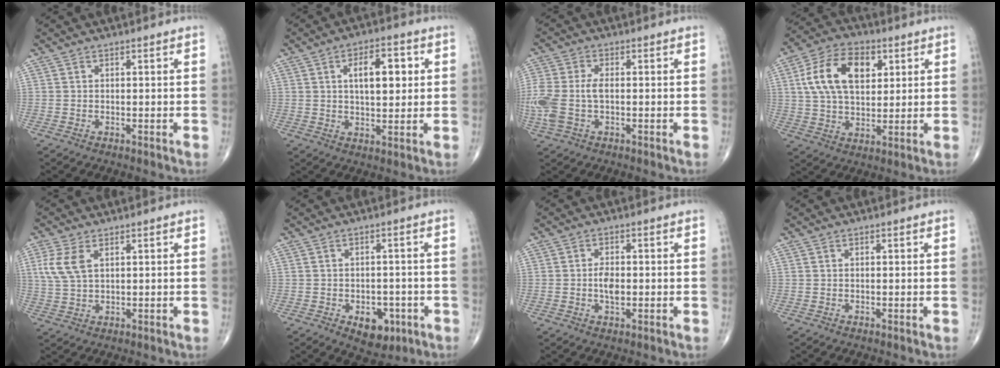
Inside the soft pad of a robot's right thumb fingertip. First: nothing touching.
{"total": 9.3, "force": [2.3, 4.5, 7.9], "torque": [-0.096, -0.002, 0.034]}
{"total": 9.9, "force": [-1.0, 5.6, 8.0], "torque": [-0.220, 0.008, -0.015]}
{"total": 14.6, "force": [4.2, 8.9, 10.9], "torque": [-0.180, 0.003, 0.074]}
{"total": 6.0, "force": [2.1, 3.3, 4.5], "torque": [-0.108, 0.003, 0.048]}
{"total": 6.8, "force": [-2.8, 4.4, 4.4], "torque": [-0.032, 0.012, -0.029]}
{"total": 3.5, "force": [-0.3, 1.9, 2.9], "torque": [-0.049, 0.000, -0.007]}
{"total": 0.0}